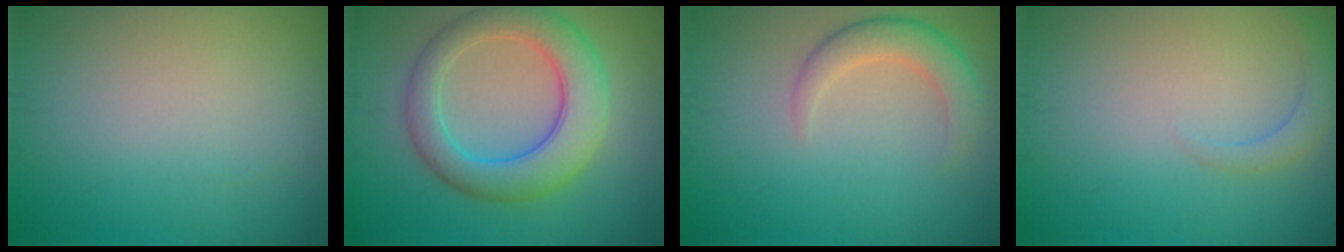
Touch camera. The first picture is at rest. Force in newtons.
{"total": 6.8, "press": 6.8, "slide": 0.4}
{"total": 3.2, "press": 3.2, "slide": 0.2}
{"total": 1.7, "press": 1.7, "slide": 0.3}